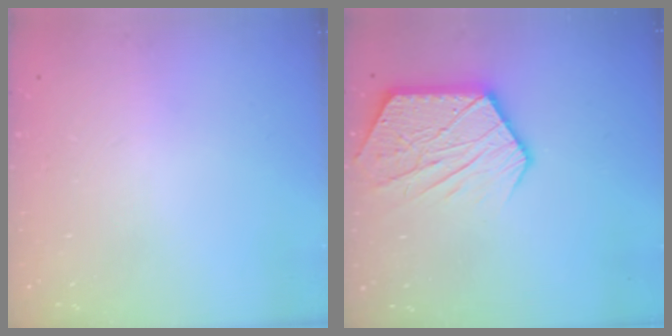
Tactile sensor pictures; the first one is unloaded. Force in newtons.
{"total": 13.3, "press": 13.3, "slide": 0.8}